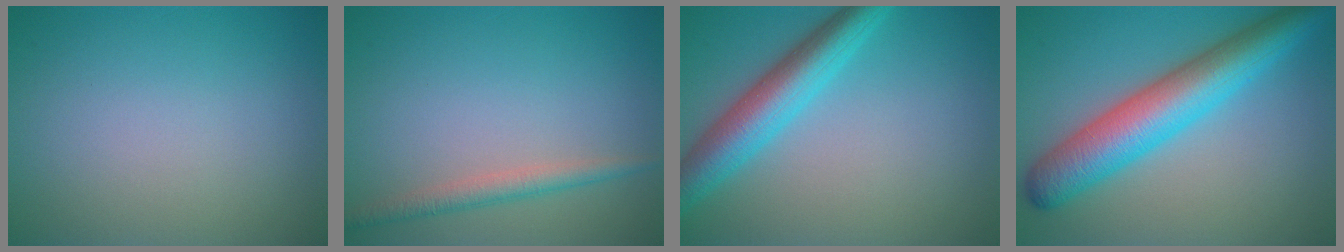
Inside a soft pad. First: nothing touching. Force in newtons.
{"total": 2.1, "press": 2.1, "slide": 0.0}
{"total": 5.6, "press": 5.6, "slide": 0.2}
{"total": 8.1, "press": 8.1, "slide": 0.1}